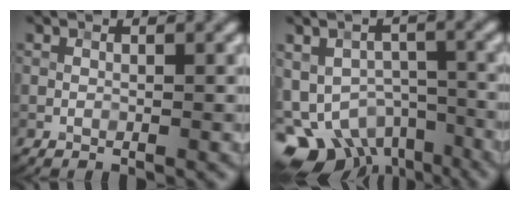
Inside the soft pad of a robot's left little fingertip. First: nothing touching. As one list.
[{"total": 10.3, "force": [-6.7, 5.9, 5.1], "torque": [-0.084, -0.018, -0.099]}]